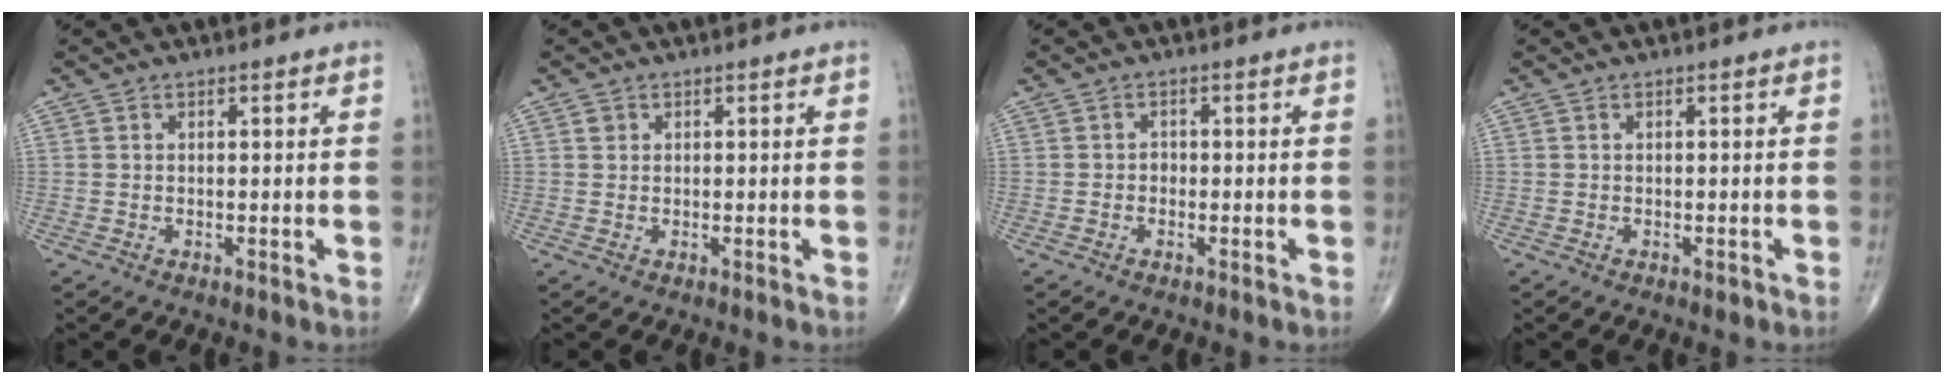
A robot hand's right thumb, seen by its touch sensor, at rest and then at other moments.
{"total": 1.0, "force": [0.4, 0.9, 0.3], "torque": [0.001, 0.000, 0.005]}
{"total": 1.1, "force": [-0.3, 0.9, 0.5], "torque": [0.000, 0.005, -0.007]}
{"total": 0.7, "force": [-0.2, 0.3, 0.6], "torque": [-0.007, -0.002, -0.001]}